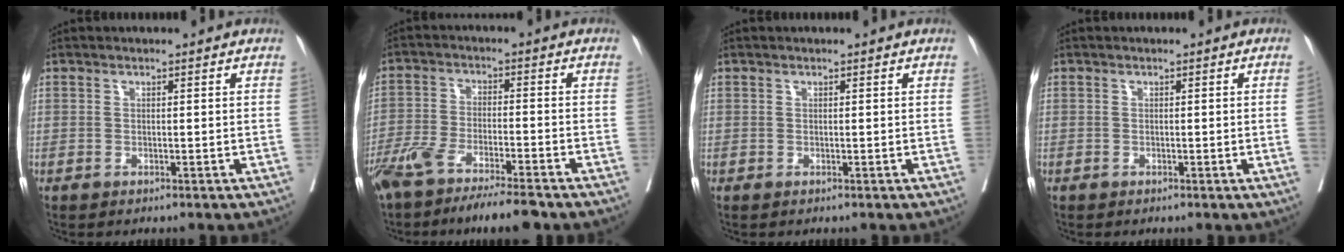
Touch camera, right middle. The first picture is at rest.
{"total": 12.2, "force": [-9.7, 1.4, 7.3], "torque": [-0.123, -0.020, -0.161]}
{"total": 0.0}
{"total": 1.0, "force": [-0.1, -0.4, 0.9], "torque": [-0.008, 0.000, 0.000]}